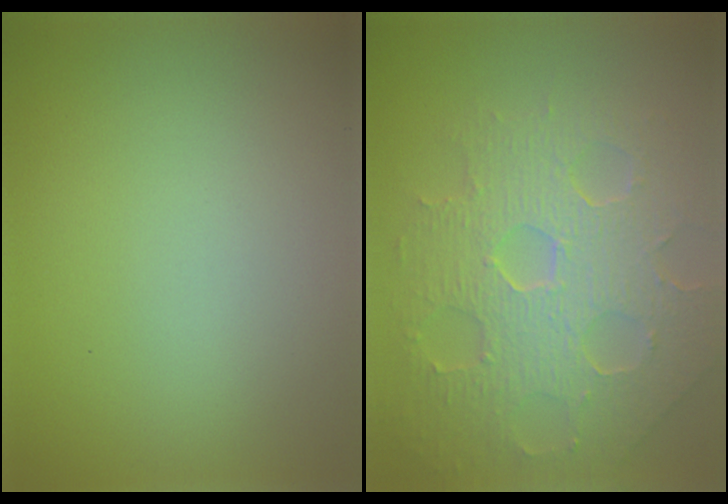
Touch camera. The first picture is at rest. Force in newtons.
{"total": 8.4, "press": 5.9, "slide": 6.1}